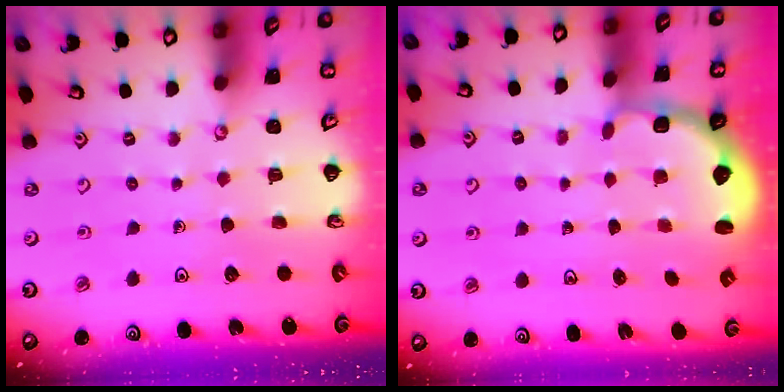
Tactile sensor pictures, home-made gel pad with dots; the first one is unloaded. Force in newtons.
{"total": 2.8, "press": 2.1, "slide": 1.8}